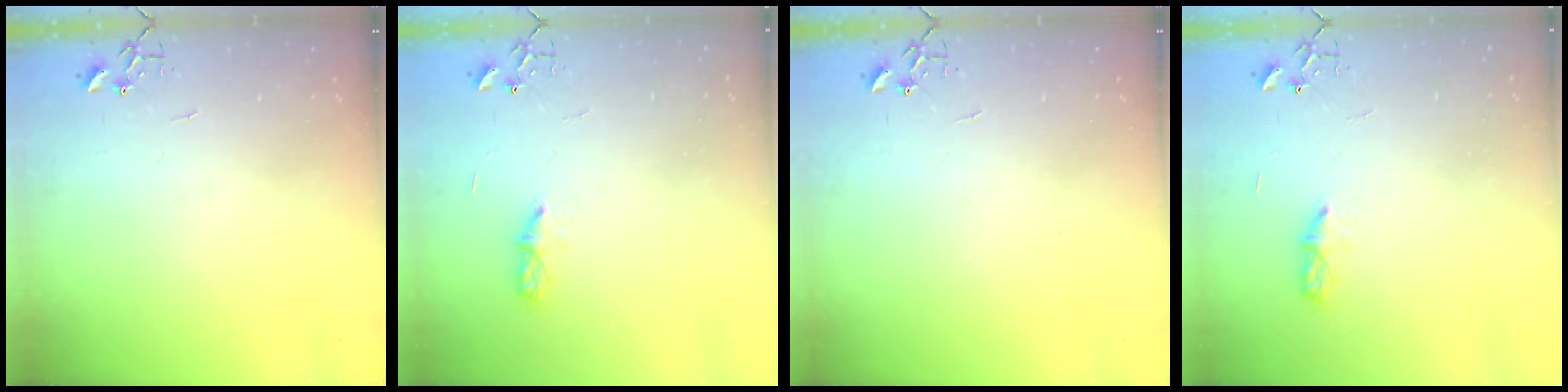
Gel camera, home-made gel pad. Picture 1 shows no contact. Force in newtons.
{"total": 5.1, "press": 5.0, "slide": 0.6}
{"total": 0.0}
{"total": 5.1, "press": 5.0, "slide": 0.6}